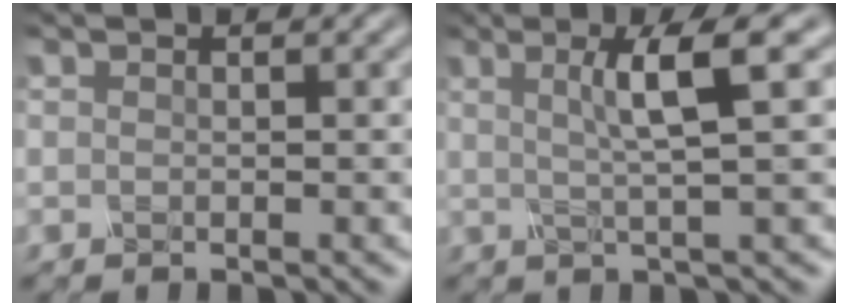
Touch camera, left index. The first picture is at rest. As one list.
[{"total": 5.0, "force": [1.4, 0.7, 4.7], "torque": [-0.076, 0.007, 0.023]}]